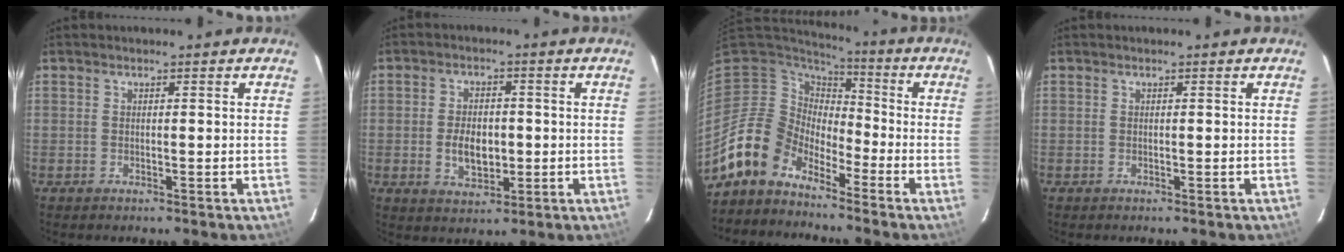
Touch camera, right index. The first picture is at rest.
{"total": 6.7, "force": [-1.0, 4.2, 5.1], "torque": [-0.099, -0.001, -0.010]}
{"total": 9.7, "force": [-8.2, 5.2, 0.6], "torque": [-0.028, 0.028, -0.164]}
{"total": 0.0}